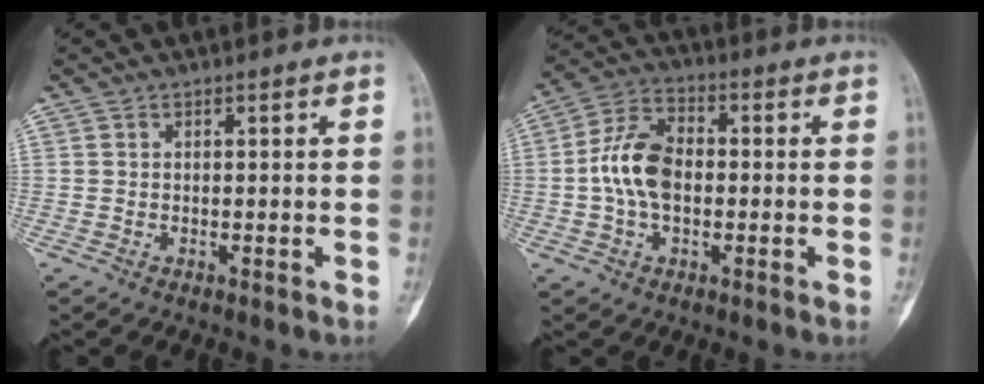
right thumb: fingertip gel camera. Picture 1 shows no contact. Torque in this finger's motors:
{"motor_torque": [-0.61, 0.85, 0.04, -0.01, 0.09]}